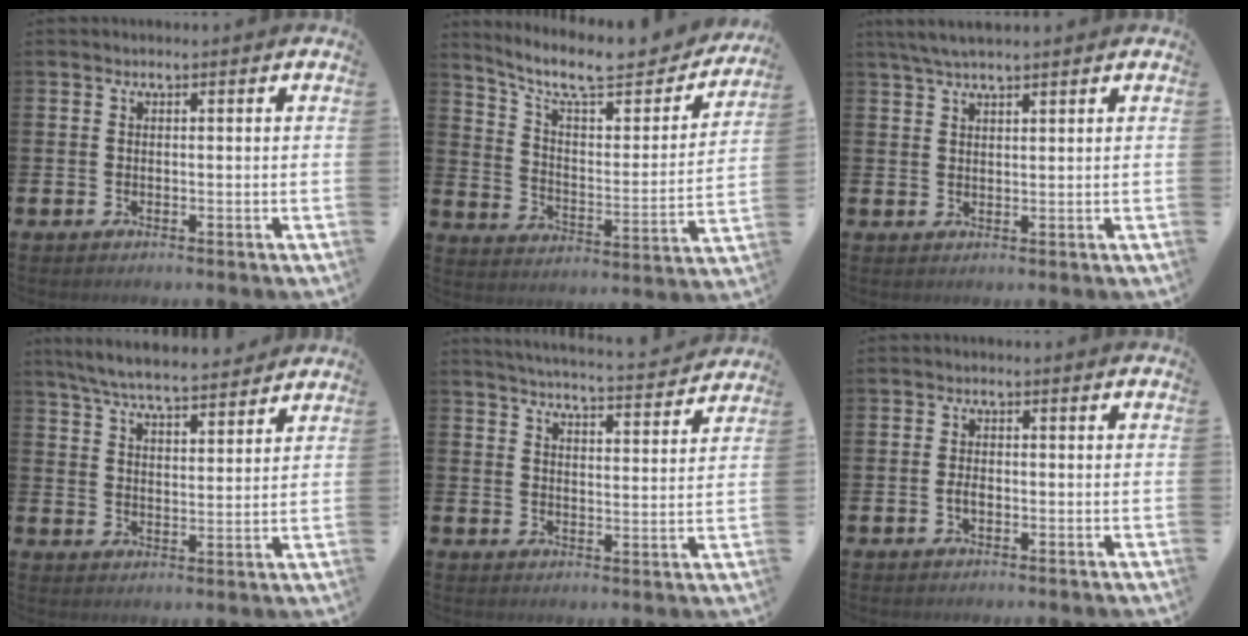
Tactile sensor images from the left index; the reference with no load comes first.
{"total": 9.9, "force": [8.5, 2.8, 4.3], "torque": [-0.107, -0.059, 0.143]}
{"total": 3.7, "force": [3.2, 0.6, 1.8], "torque": [-0.041, -0.003, 0.058]}
{"total": 6.7, "force": [6.4, 0.7, 1.9], "torque": [-0.055, -0.034, 0.114]}
{"total": 5.3, "force": [5.3, -0.1, 0.8], "torque": [-0.030, -0.040, 0.090]}
{"total": 1.6, "force": [-0.4, 0.9, 1.2], "torque": [-0.023, 0.003, -0.009]}